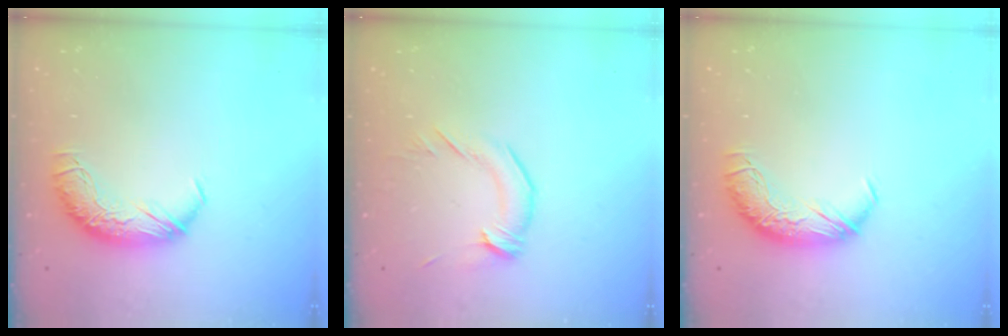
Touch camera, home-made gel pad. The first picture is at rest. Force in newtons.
{"total": 2.1, "press": 2.1, "slide": 0.5}
{"total": 0.0}